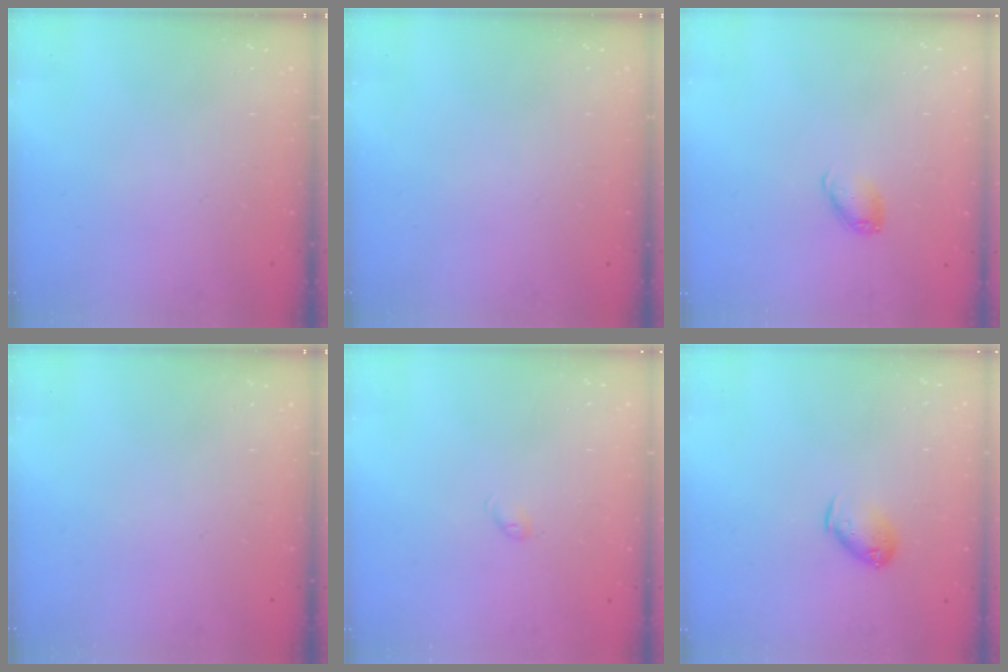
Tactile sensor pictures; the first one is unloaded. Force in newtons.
{"total": 0.0}
{"total": 6.4, "press": 6.4, "slide": 0.8}
{"total": 0.0}
{"total": 3.3, "press": 3.2, "slide": 0.6}
{"total": 6.8, "press": 6.8, "slide": 0.8}